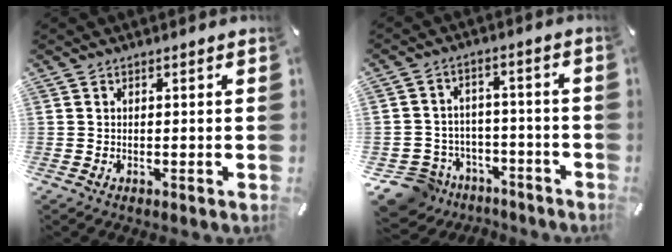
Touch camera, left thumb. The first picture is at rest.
{"total": 9.2, "force": [-5.5, 7.1, 1.8], "torque": [-0.048, 0.037, -0.096]}